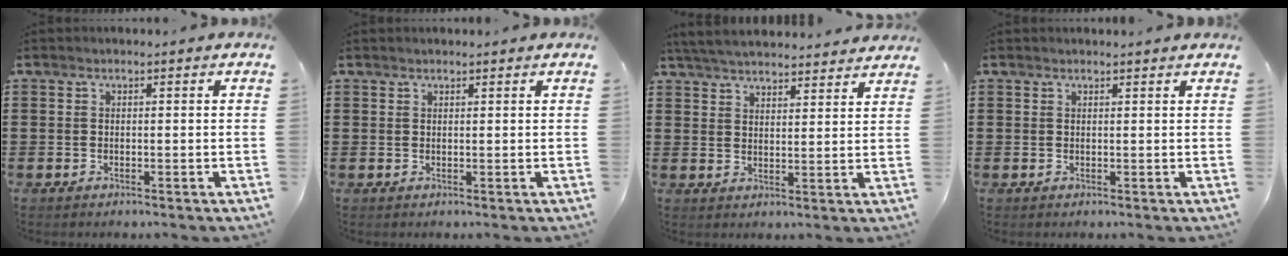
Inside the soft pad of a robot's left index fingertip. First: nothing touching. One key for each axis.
{"total": 0.7, "fx": 0.7, "fy": 0.0, "fz": 0.2, "tx": -0.006, "ty": -0.001, "tz": 0.014}
{"total": 4.9, "fx": 4.7, "fy": 0.1, "fz": 1.0, "tx": -0.036, "ty": -0.019, "tz": 0.086}
{"total": 0.7, "fx": 0.7, "fy": 0.0, "fz": 0.2, "tx": -0.006, "ty": -0.002, "tz": 0.014}